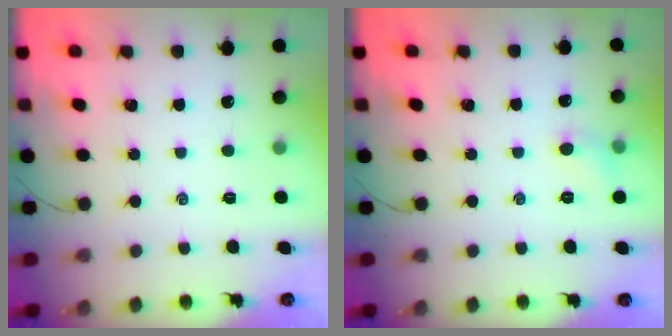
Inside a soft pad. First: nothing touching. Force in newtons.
{"total": 4.9, "press": 4.7, "slide": 1.4}